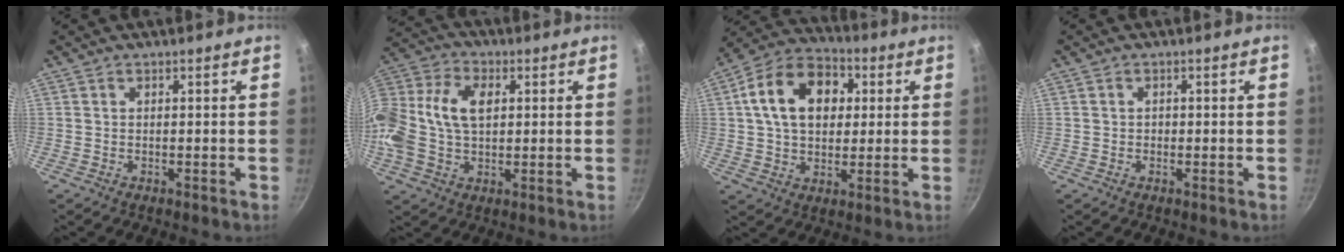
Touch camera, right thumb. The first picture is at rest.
{"total": 16.1, "force": [1.6, 10.8, 11.9], "torque": [-0.243, 0.027, 0.017]}
{"total": 16.1, "force": [3.5, 11.4, 10.8], "torque": [-0.152, 0.020, 0.045]}
{"total": 0.6, "force": [-0.2, 0.5, 0.2], "torque": [-0.001, 0.002, -0.005]}